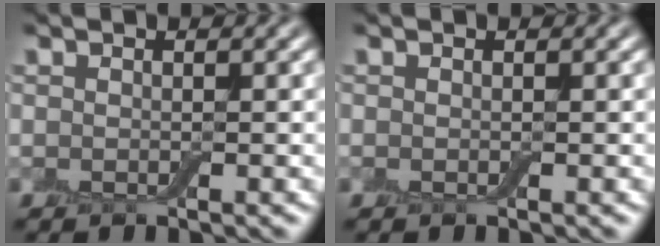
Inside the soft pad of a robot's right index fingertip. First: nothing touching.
{"total": 0.0}